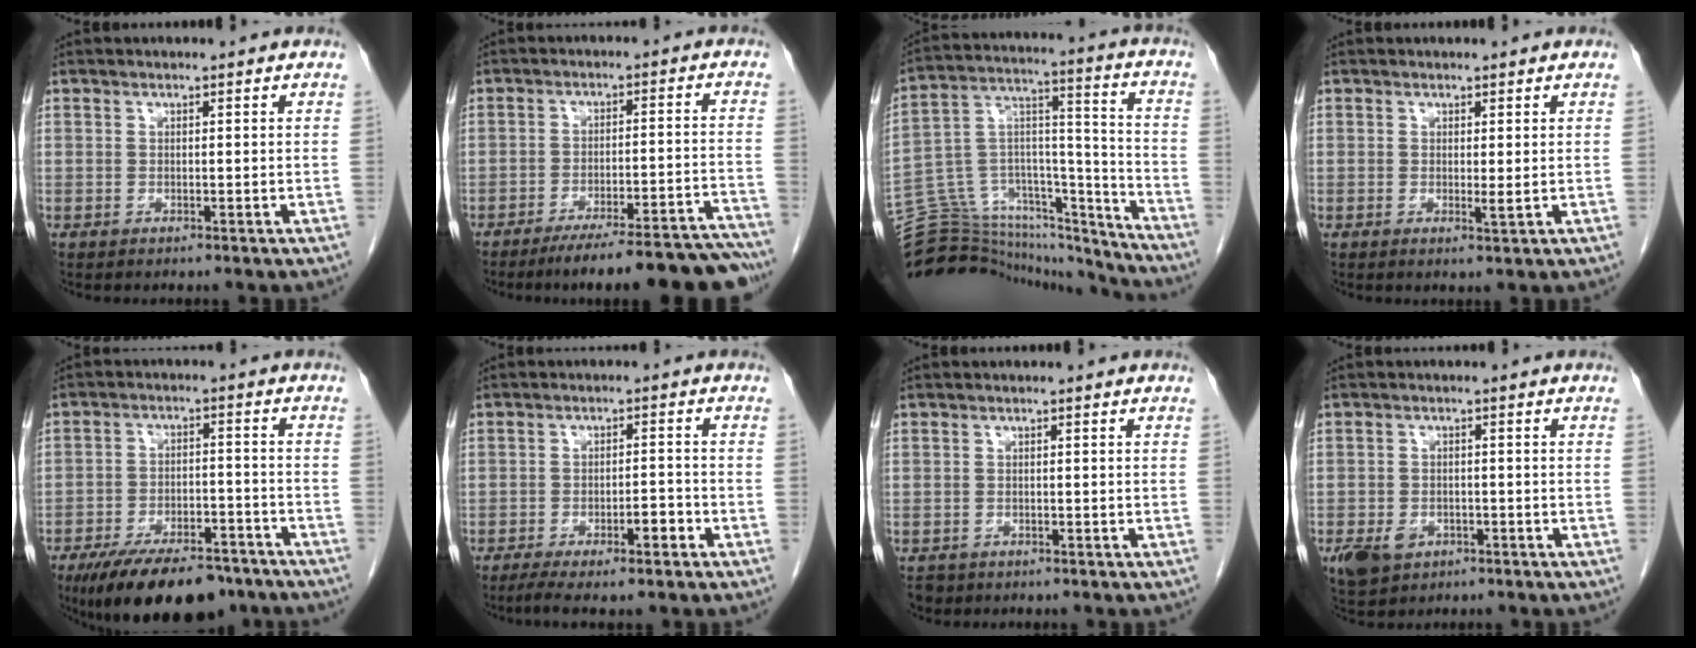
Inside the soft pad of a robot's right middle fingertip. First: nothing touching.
{"total": 19.1, "force": [-17.4, 1.2, 7.9], "torque": [-0.057, 0.014, -0.231]}
{"total": 26.0, "force": [-24.5, 6.4, 6.2], "torque": [-0.133, 0.052, -0.377]}
{"total": 1.1, "force": [0.3, -0.1, 1.0], "torque": [-0.022, -0.006, 0.007]}
{"total": 14.9, "force": [-11.5, 5.5, 7.7], "torque": [-0.118, 0.000, -0.179]}
{"total": 5.9, "force": [-3.6, 1.0, 4.6], "torque": [-0.085, -0.006, -0.057]}
{"total": 1.9, "force": [-1.3, 1.3, 0.2], "torque": [-0.012, -0.001, -0.020]}
{"total": 5.7, "force": [-3.0, 4.1, 2.6], "torque": [-0.049, -0.004, -0.042]}